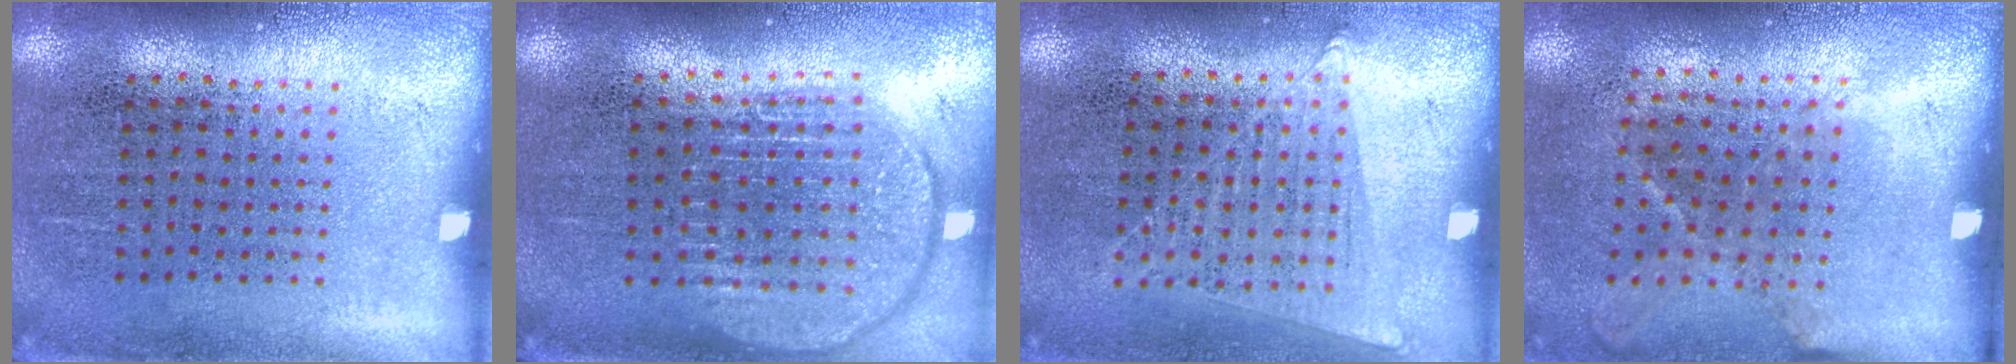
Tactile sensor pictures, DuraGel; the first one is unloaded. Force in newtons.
{"total": 1.8, "press": 1.6, "slide": 1.0}
{"total": 1.0, "press": 0.9, "slide": 0.4}
{"total": 1.2, "press": 0.9, "slide": 0.9}